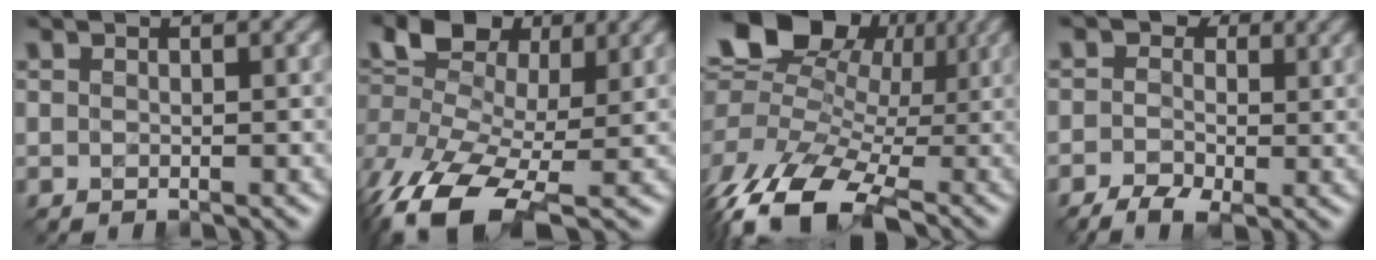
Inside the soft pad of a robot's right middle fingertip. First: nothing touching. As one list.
[{"total": 10.8, "force": [-1.8, 7.0, 8.1], "torque": [-0.181, 0.005, -0.049]}, {"total": 14.6, "force": [-0.8, 10.1, 10.6], "torque": [-0.216, 0.015, -0.015]}, {"total": 4.6, "force": [-0.6, 3.5, 3.0], "torque": [-0.029, 0.011, -0.019]}]